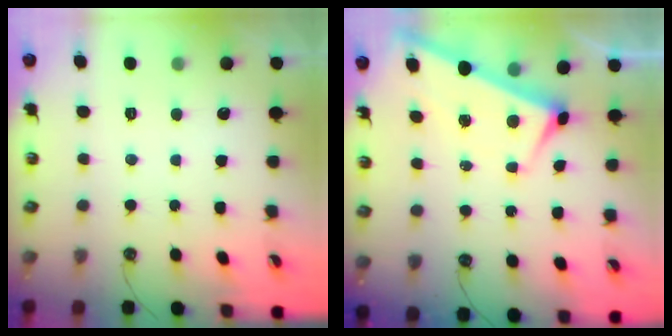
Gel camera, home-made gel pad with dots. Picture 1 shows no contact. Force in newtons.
{"total": 2.8, "press": 2.7, "slide": 0.5}